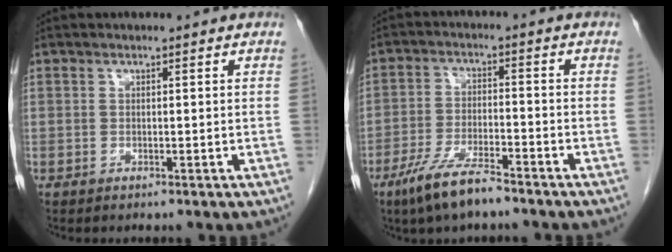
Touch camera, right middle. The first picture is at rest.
{"total": 7.9, "force": [-5.9, 1.3, 5.2], "torque": [-0.104, -0.014, -0.108]}